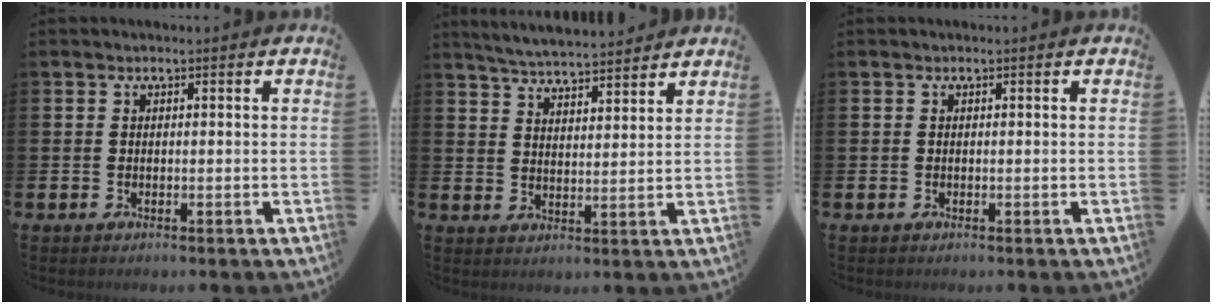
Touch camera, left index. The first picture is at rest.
{"total": 5.1, "force": [5.1, 0.1, 0.5], "torque": [-0.029, -0.031, 0.090]}
{"total": 0.0}